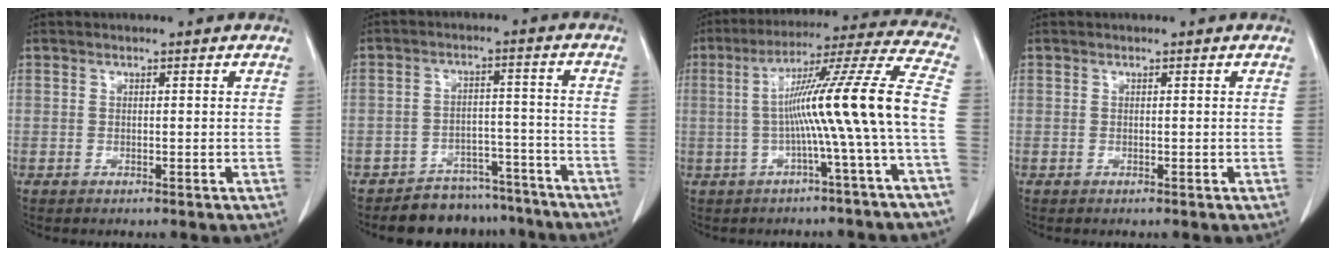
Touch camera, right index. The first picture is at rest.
{"total": 8.7, "force": [-7.6, 4.2, 0.1], "torque": [0.029, 0.039, -0.109]}
{"total": 14.9, "force": [-2.1, -2.5, 14.5], "torque": [-0.222, 0.022, -0.039]}
{"total": 0.0}